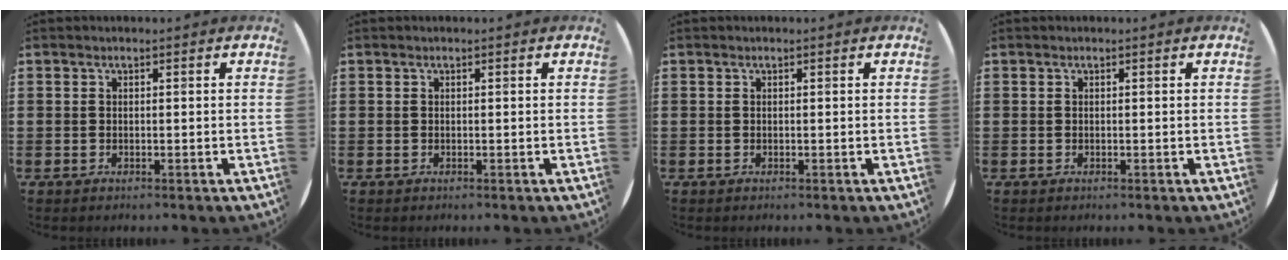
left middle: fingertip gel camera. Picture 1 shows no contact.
{"total": 0.0}
{"total": 0.0}
{"total": 0.0}